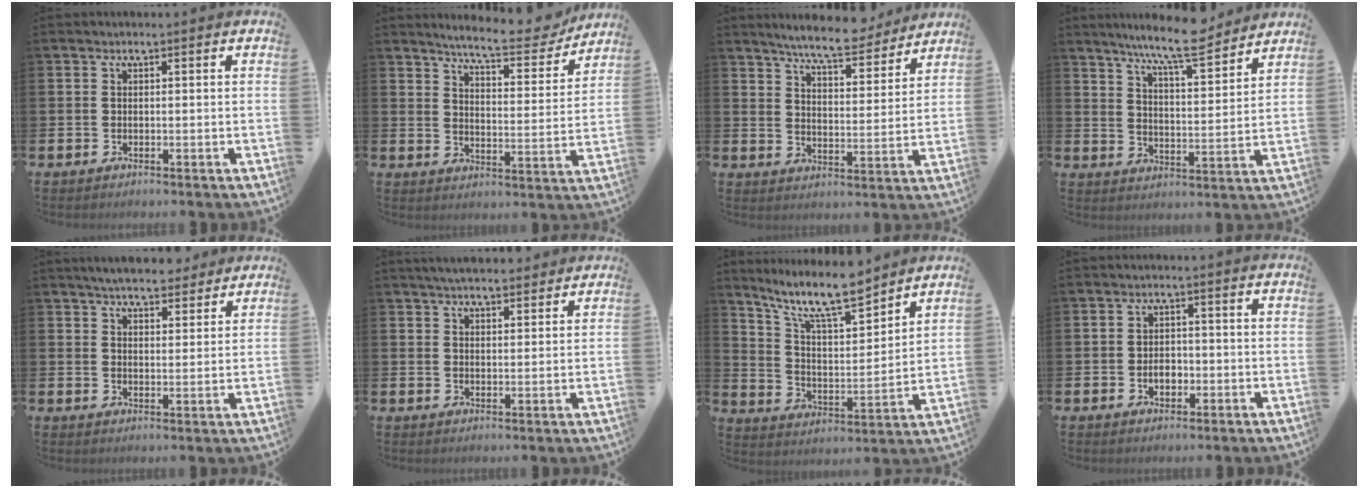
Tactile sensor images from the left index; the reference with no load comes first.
{"total": 7.7, "force": [7.3, 0.8, 2.5], "torque": [-0.066, -0.047, 0.124]}
{"total": 7.8, "force": [7.5, 0.8, 2.3], "torque": [-0.059, -0.044, 0.131]}
{"total": 9.1, "force": [8.2, 0.5, 3.7], "torque": [-0.086, -0.048, 0.144]}
{"total": 5.6, "force": [5.4, 1.0, 1.2], "torque": [-0.028, -0.022, 0.097]}
{"total": 4.0, "force": [3.9, 0.8, 0.9], "torque": [-0.025, -0.010, 0.071]}
{"total": 11.3, "force": [9.7, 2.2, 5.4], "torque": [-0.127, -0.052, 0.171]}
{"total": 2.7, "force": [-0.7, 1.9, 1.8], "torque": [-0.027, 0.000, -0.018]}